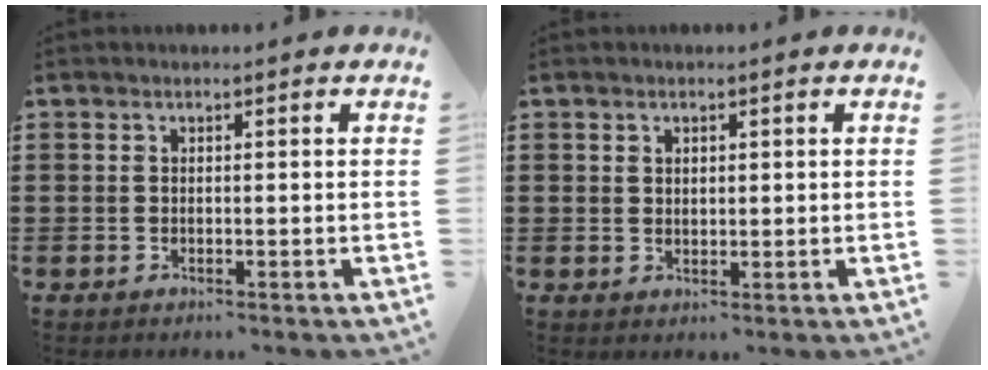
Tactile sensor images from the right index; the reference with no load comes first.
{"total": 1.3, "force": [0.8, 0.9, 0.5], "torque": [-0.010, 0.004, 0.016]}